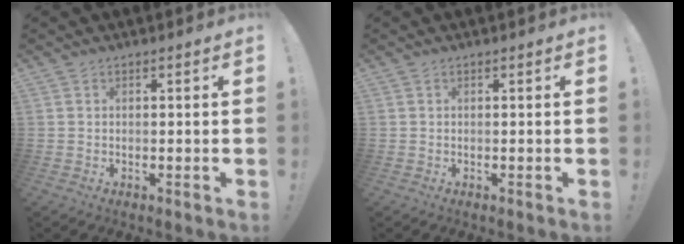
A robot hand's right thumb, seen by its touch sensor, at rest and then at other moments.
{"total": 0.0}